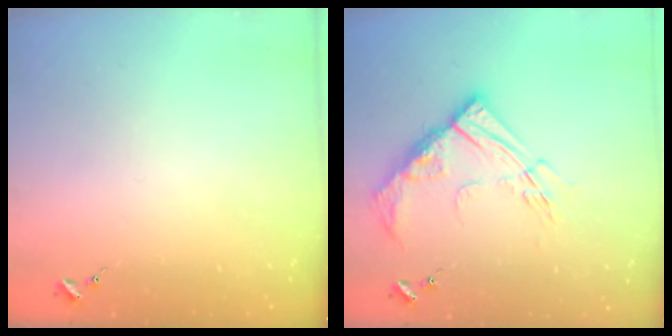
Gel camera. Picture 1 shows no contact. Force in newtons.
{"total": 15.4, "press": 15.3, "slide": 1.6}